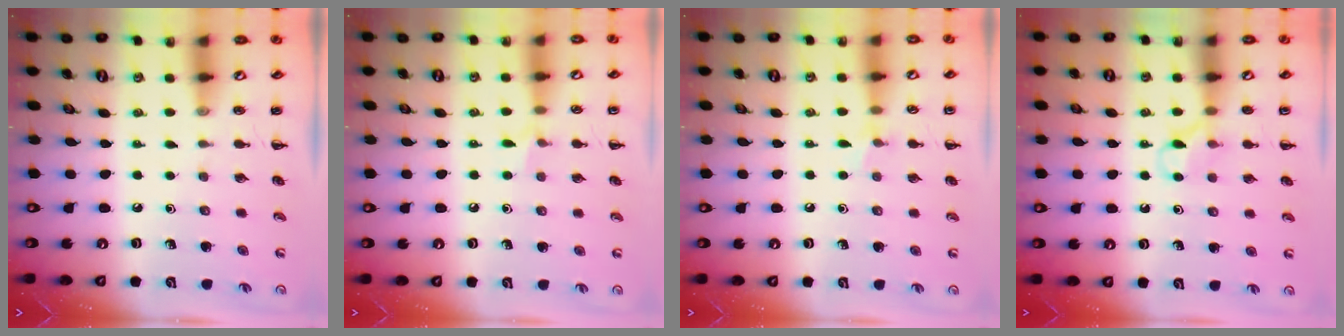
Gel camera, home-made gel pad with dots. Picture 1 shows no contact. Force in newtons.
{"total": 5.0, "press": 4.7, "slide": 1.7}
{"total": 5.0, "press": 4.7, "slide": 1.7}
{"total": 5.6, "press": 5.3, "slide": 1.8}